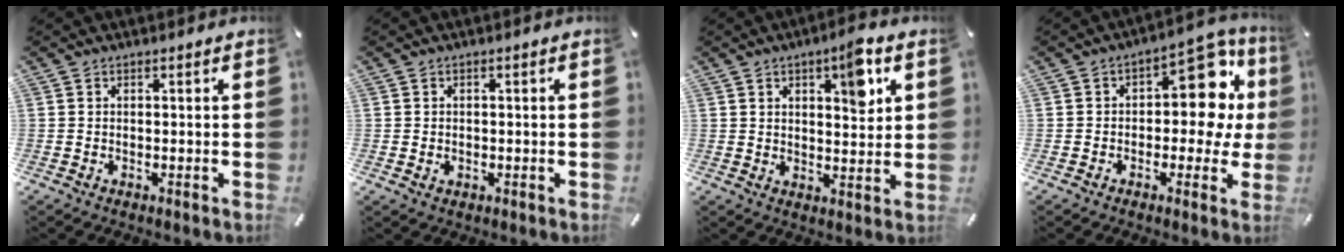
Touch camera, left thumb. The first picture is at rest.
{"total": 1.1, "force": [-0.1, 1.0, 0.4], "torque": [-0.008, 0.005, -0.004]}
{"total": 8.9, "force": [4.4, 3.5, 6.9], "torque": [-0.085, -0.022, 0.066]}
{"total": 14.7, "force": [3.1, 8.3, 11.8], "torque": [-0.144, -0.021, 0.051]}